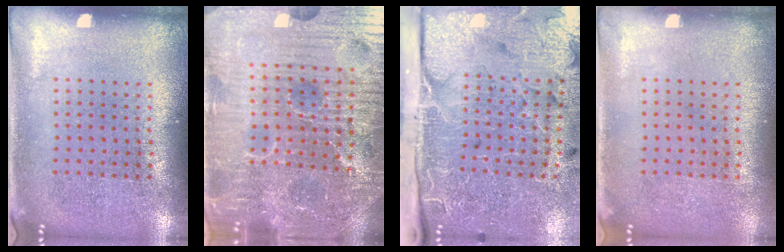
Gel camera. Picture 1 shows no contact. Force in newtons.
{"total": 6.1, "press": 5.8, "slide": 2.0}
{"total": 5.0, "press": 3.9, "slide": 3.1}
{"total": 0.0}